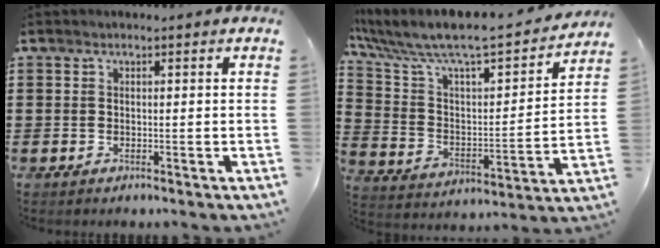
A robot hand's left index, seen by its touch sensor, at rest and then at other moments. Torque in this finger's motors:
{"motor_torque": [1.75, -0.39, 1.05, 0.21]}